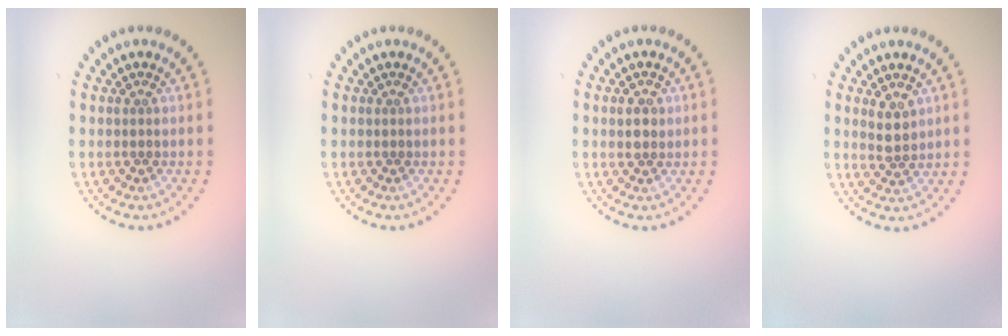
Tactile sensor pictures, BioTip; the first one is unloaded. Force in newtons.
{"total": 0.0}
{"total": 1.5, "press": 1.5, "slide": 0.2}
{"total": 2.0, "press": 1.9, "slide": 0.6}